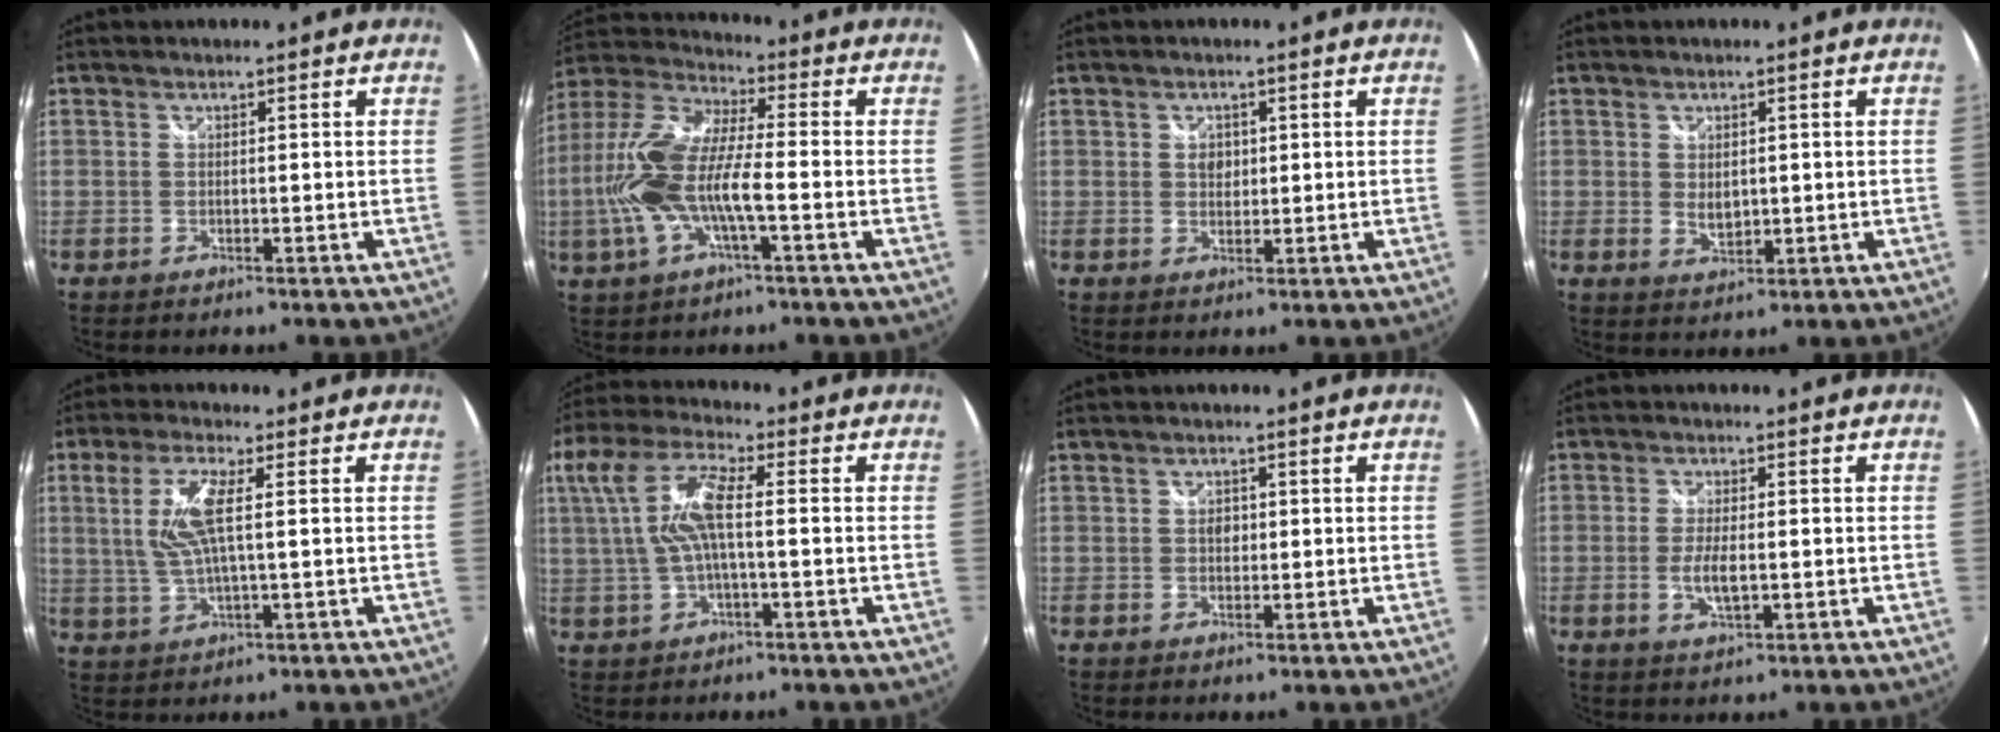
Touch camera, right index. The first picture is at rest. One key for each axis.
{"total": 15.2, "fx": -2.8, "fy": 4.2, "fz": 14.4, "tx": -0.297, "ty": 0.000, "tz": -0.057}
{"total": 2.2, "fx": 0.3, "fy": 2.0, "fz": 0.9, "tx": -0.011, "ty": 0.003, "tz": 0.004}
{"total": 3.2, "fx": 0.3, "fy": 2.2, "fz": 2.2, "tx": -0.033, "ty": -0.005, "tz": 0.009}
{"total": 7.8, "fx": 1.2, "fy": 1.6, "fz": 7.6, "tx": -0.156, "ty": 0.003, "tz": 0.030}
{"total": 11.2, "fx": 0.9, "fy": 3.3, "fz": 10.6, "tx": -0.209, "ty": 0.010, "tz": 0.019}
{"total": 1.7, "fx": -0.1, "fy": 1.5, "fz": 0.8, "tx": -0.012, "ty": 0.003, "tz": -0.003}
{"total": 4.4, "fx": -0.8, "fy": 1.6, "fz": 4.1, "tx": -0.079, "ty": -0.008, "tz": -0.013}